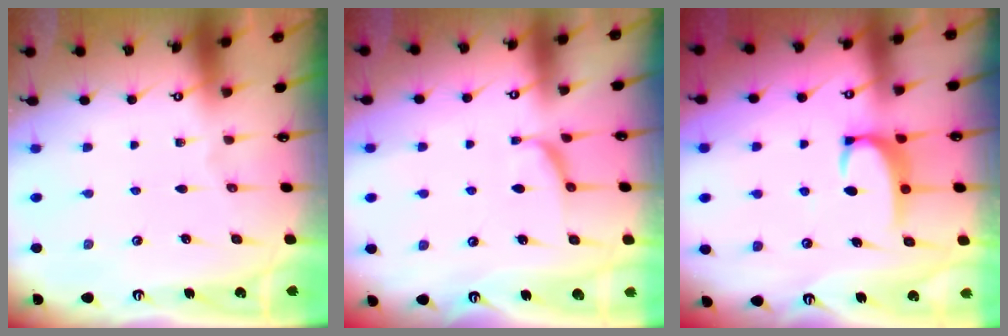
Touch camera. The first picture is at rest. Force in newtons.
{"total": 2.4, "press": 2.2, "slide": 0.9}
{"total": 2.9, "press": 2.9, "slide": 0.4}